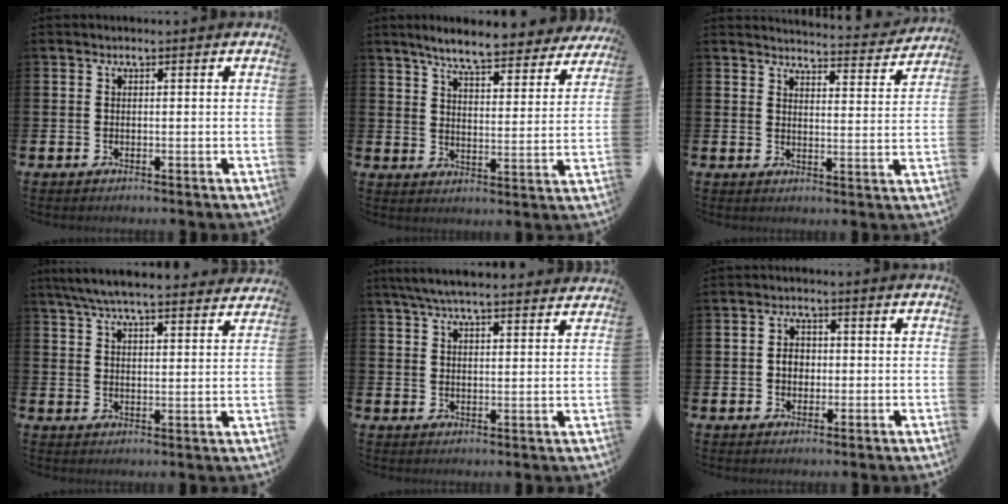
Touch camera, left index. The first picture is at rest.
{"total": 7.3, "force": [6.8, 0.7, 2.7], "torque": [-0.074, -0.037, 0.115]}
{"total": 4.2, "force": [4.2, 0.2, 0.4], "torque": [-0.008, -0.037, 0.068]}
{"total": 6.9, "force": [6.5, 0.8, 2.1], "torque": [-0.058, -0.033, 0.117]}
{"total": 5.9, "force": [5.6, 0.7, 1.9], "torque": [-0.048, -0.022, 0.102]}
{"total": 2.6, "force": [-0.1, 2.1, 1.5], "torque": [-0.009, -0.001, -0.009]}